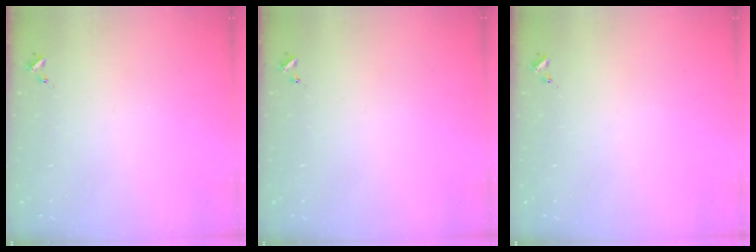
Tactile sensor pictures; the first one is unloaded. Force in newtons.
{"total": 0.0}
{"total": 0.0}